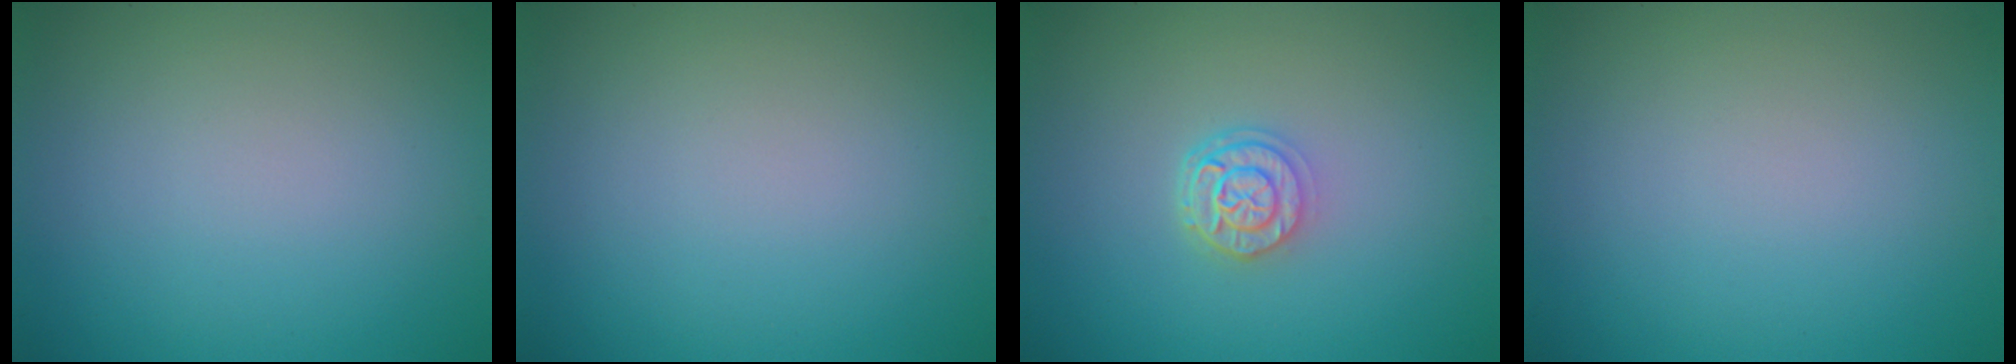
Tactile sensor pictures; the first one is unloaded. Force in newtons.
{"total": 0.0}
{"total": 2.5, "press": 2.0, "slide": 1.5}
{"total": 0.0}